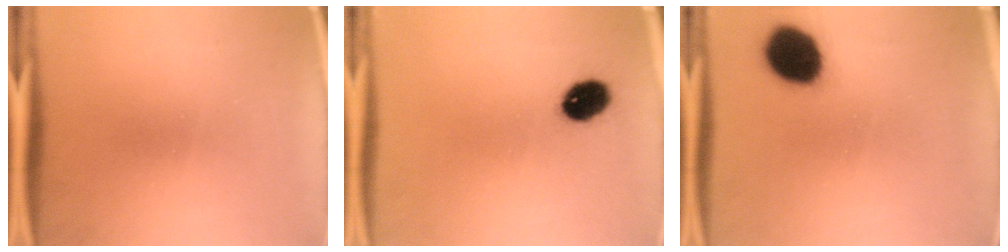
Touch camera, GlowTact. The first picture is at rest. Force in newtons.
{"total": 6.9}
{"total": 12.4}